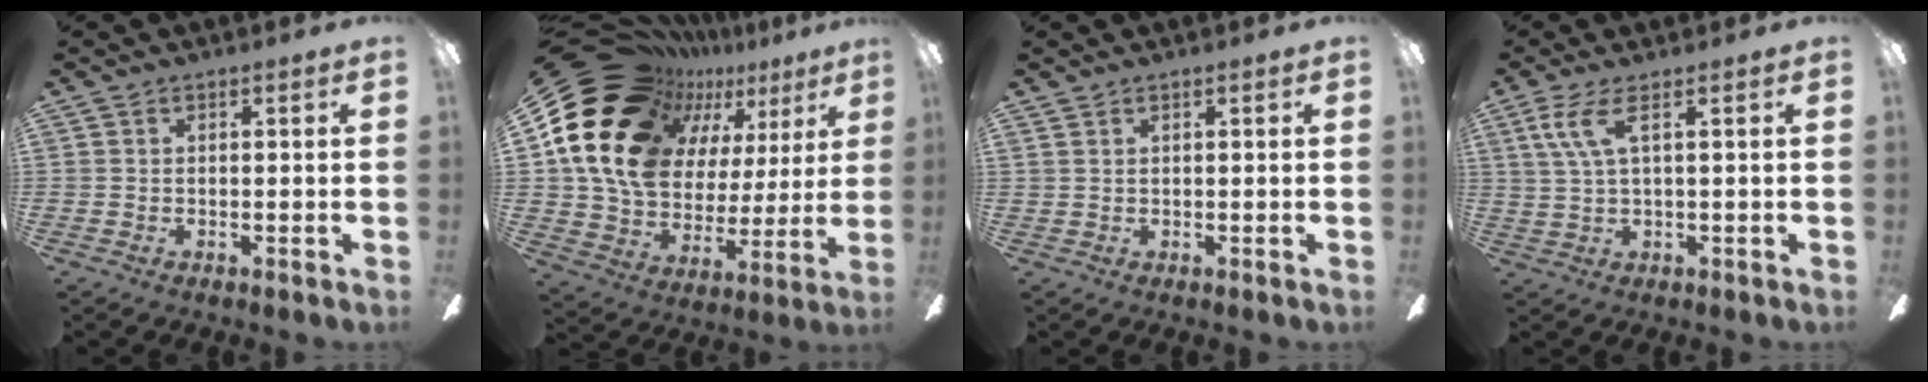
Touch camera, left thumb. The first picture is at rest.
{"total": 23.7, "force": [12.3, 15.9, 12.7], "torque": [-0.246, -0.093, 0.246]}
{"total": 0.9, "force": [0.8, 0.3, 0.1], "torque": [-0.004, 0.001, 0.015]}
{"total": 6.8, "force": [2.8, 1.9, 5.9], "torque": [-0.119, 0.001, 0.051]}